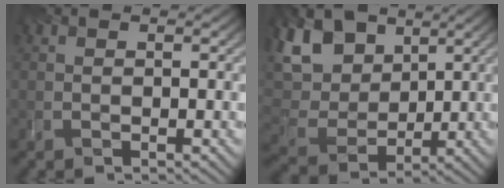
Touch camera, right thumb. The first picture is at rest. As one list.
[{"total": 10.5, "force": [5.5, 6.9, 5.8], "torque": [-0.188, 0.022, 0.112]}]